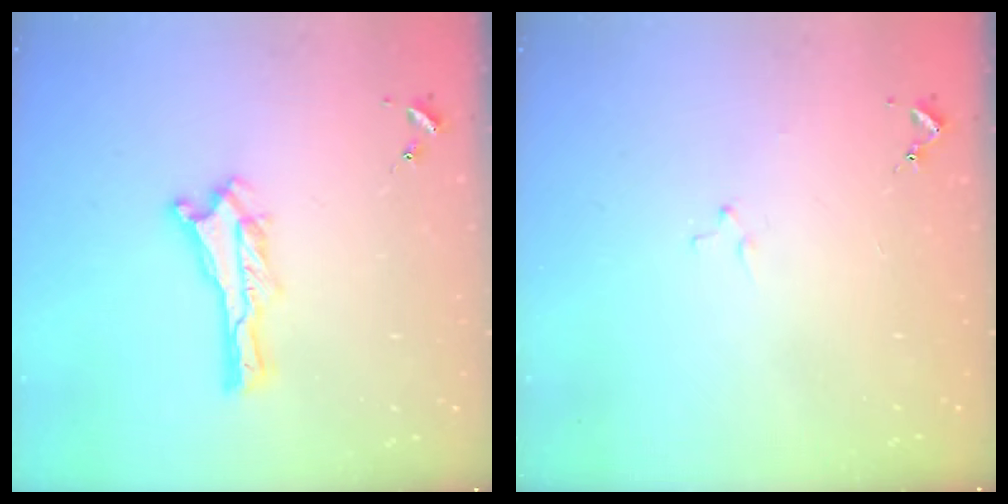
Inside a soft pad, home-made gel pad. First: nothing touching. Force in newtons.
{"total": 0.8, "press": 0.8, "slide": 0.2}